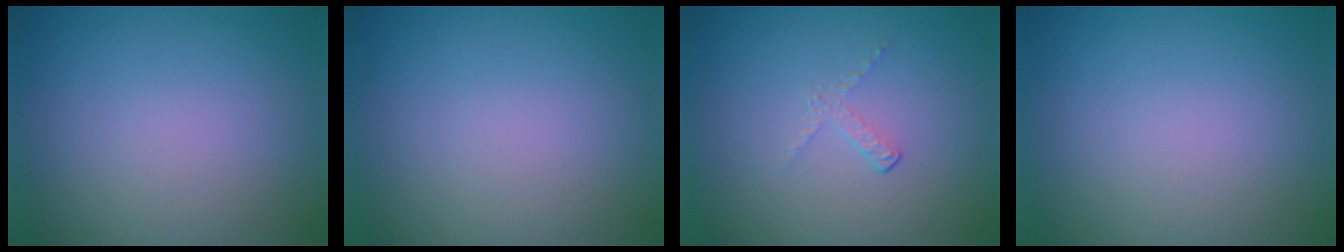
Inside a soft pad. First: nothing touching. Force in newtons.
{"total": 0.0}
{"total": 1.1, "press": 0.4, "slide": 1.1}
{"total": 0.0}